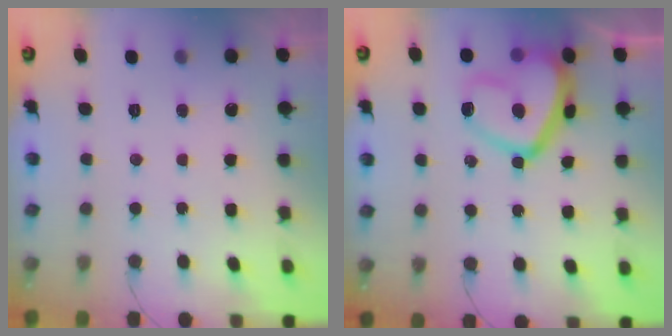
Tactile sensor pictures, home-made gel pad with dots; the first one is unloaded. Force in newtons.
{"total": 14.5, "press": 14.5, "slide": 1.2}